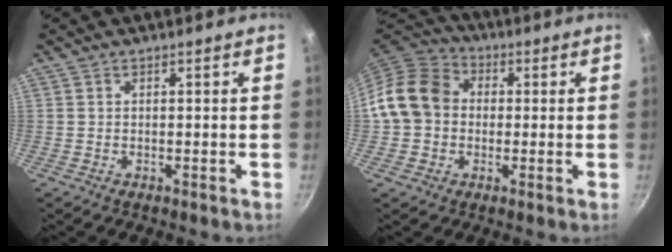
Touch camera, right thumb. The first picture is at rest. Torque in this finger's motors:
{"motor_torque": [-0.22, 0.74, -0.21, -0.03, 0.28]}